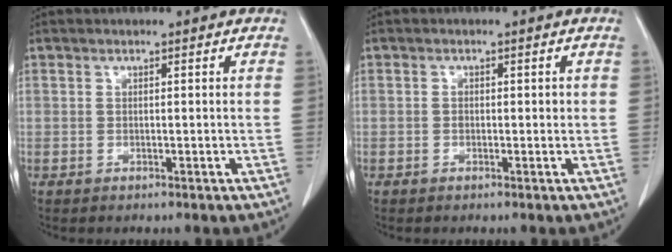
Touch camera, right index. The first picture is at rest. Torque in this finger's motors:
{"motor_torque": [0.33, -0.12, 0.05, 0.02]}